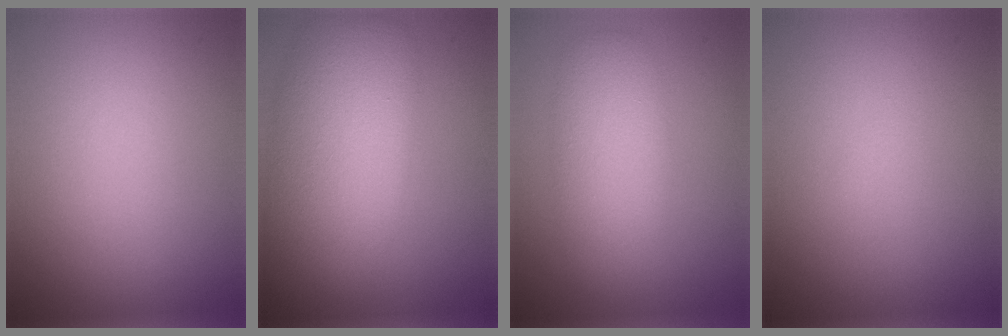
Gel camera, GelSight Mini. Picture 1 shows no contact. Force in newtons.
{"total": 9.4, "press": 9.4, "slide": 0.7}
{"total": 4.5, "press": 4.5, "slide": 0.4}
{"total": 0.0}